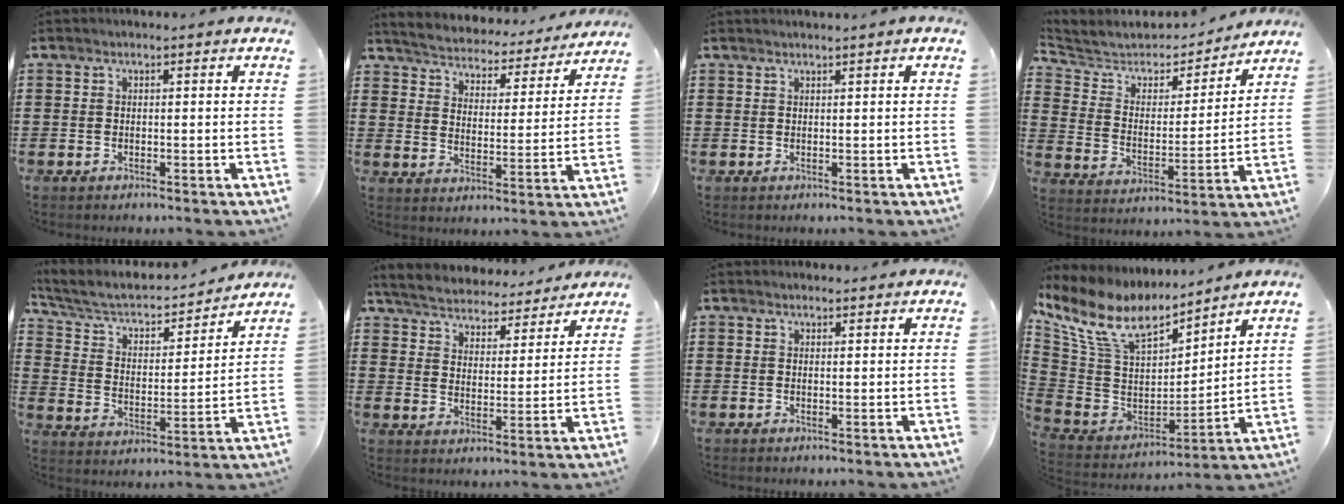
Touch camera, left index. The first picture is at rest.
{"total": 3.9, "force": [3.9, 0.0, 0.2], "torque": [-0.029, -0.037, 0.060]}
{"total": 0.7, "force": [0.5, -0.2, 0.3], "torque": [-0.006, -0.003, 0.011]}
{"total": 4.8, "force": [4.4, 1.8, 0.7], "torque": [-0.049, -0.037, 0.066]}
{"total": 5.2, "force": [4.3, 2.1, 2.1], "torque": [-0.066, -0.031, 0.064]}
{"total": 5.2, "force": [5.1, 0.2, 0.3], "torque": [-0.035, -0.038, 0.086]}
{"total": 0.9, "force": [0.9, 0.2, 0.1], "torque": [-0.003, 0.001, 0.018]}
{"total": 11.4, "force": [7.9, 5.1, 6.5], "torque": [-0.169, -0.046, 0.141]}